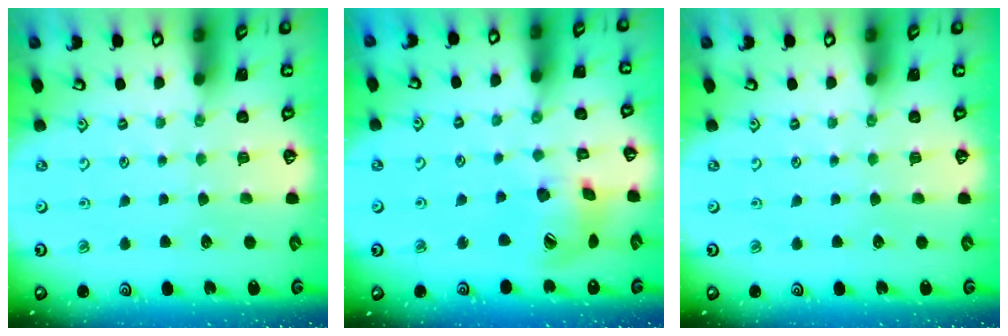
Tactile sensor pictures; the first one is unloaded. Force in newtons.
{"total": 14.6, "press": 14.4, "slide": 2.2}
{"total": 0.0}